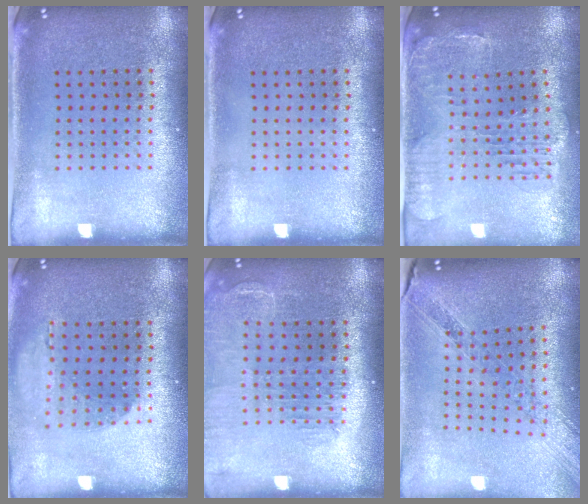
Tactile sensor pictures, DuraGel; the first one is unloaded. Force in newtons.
{"total": 0.0}
{"total": 1.5, "press": 1.4, "slide": 0.4}
{"total": 1.2, "press": 1.2, "slide": 0.0}
{"total": 1.5, "press": 1.4, "slide": 0.2}
{"total": 1.2, "press": 1.1, "slide": 0.3}